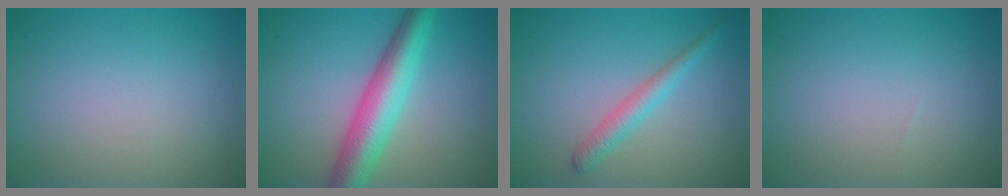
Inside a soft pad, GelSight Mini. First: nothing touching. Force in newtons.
{"total": 6.4, "press": 6.3, "slide": 0.2}
{"total": 2.2, "press": 2.2, "slide": 0.0}
{"total": 0.0}